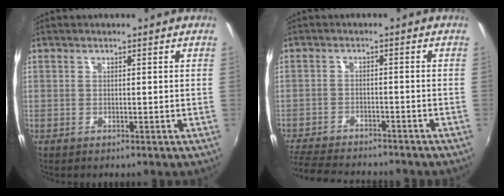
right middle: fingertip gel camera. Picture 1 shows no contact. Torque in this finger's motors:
{"motor_torque": [0.52, -0.67, 0.07, 0.02]}